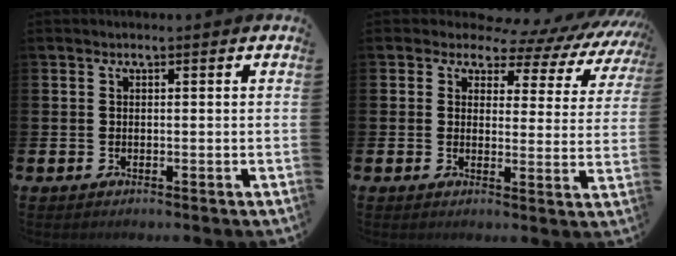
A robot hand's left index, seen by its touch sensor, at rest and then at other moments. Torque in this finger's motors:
{"motor_torque": [0.31, -0.46, 0.48, -0.03]}